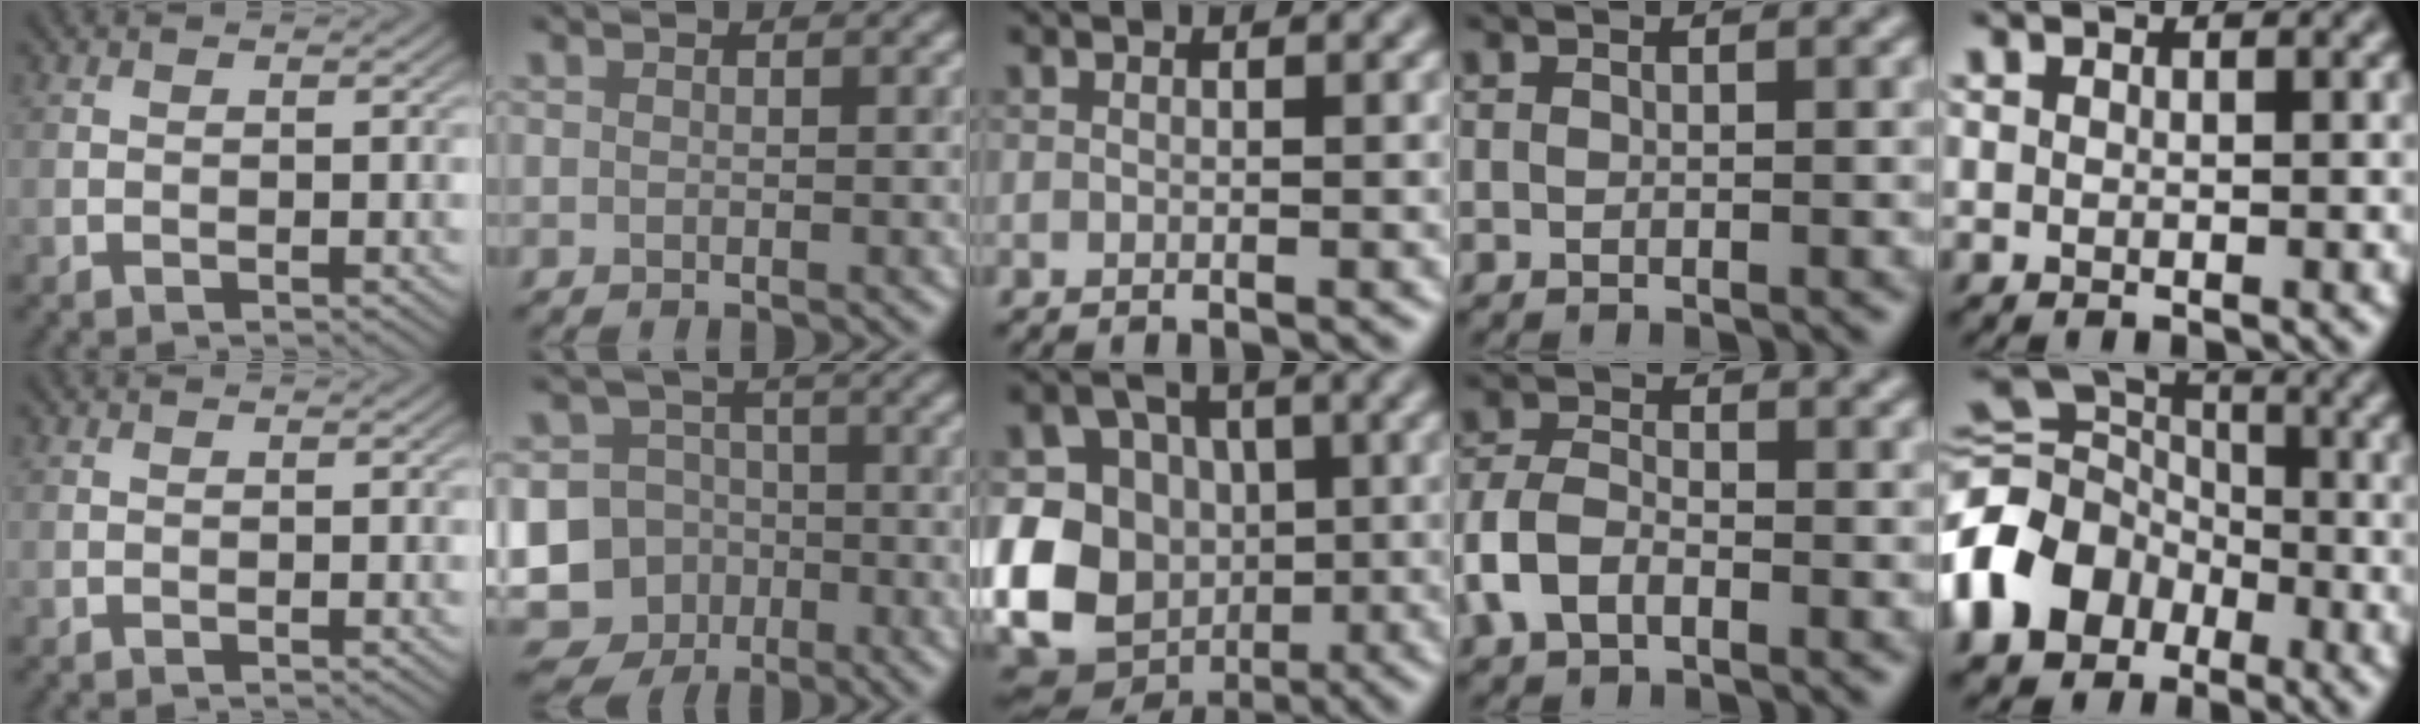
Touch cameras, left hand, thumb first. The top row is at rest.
{"index": {"total": 16.0, "force": [-6.2, 14.5, 3.1], "torque": [-0.100, -0.036, -0.116]}, "middle": {"total": 17.1, "force": [-3.9, 14.7, 7.8], "torque": [-0.164, -0.019, -0.082]}, "ring": {"total": 3.4, "force": [-1.6, 2.1, 2.2], "torque": [-0.049, 0.003, -0.040]}, "little": {"total": 13.5, "force": [-4.9, 10.9, 6.3], "torque": [-0.153, -0.011, -0.117]}}